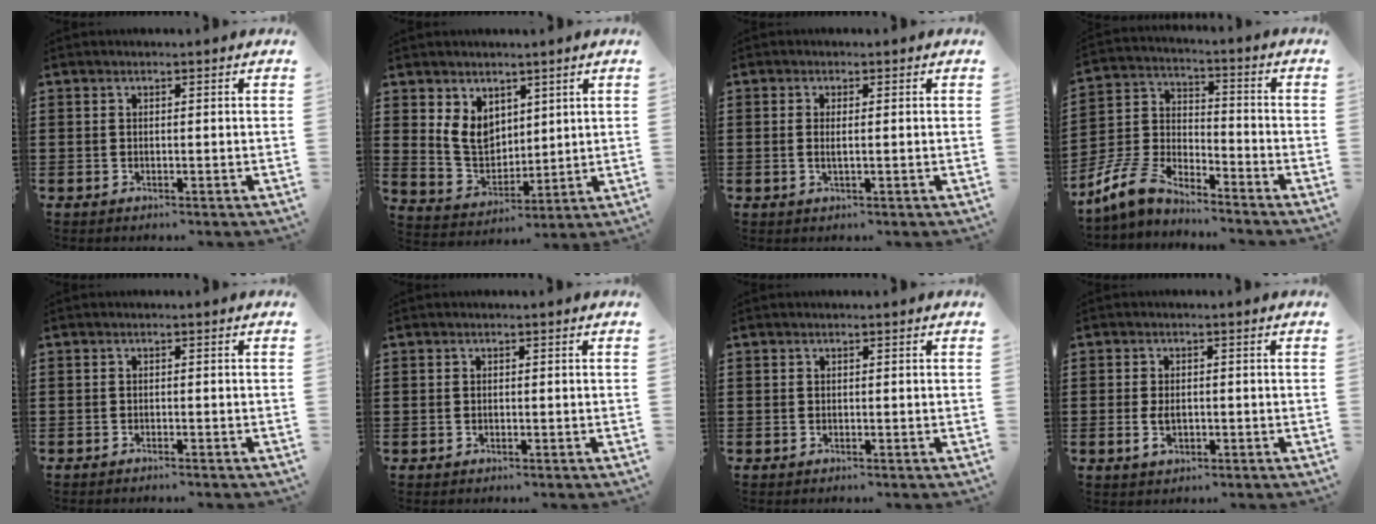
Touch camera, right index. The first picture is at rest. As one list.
[{"total": 6.8, "force": [3.2, 5.1, 3.1], "torque": [-0.087, 0.003, 0.062]}, {"total": 1.4, "force": [-0.1, 0.1, 1.4], "torque": [-0.026, -0.002, -0.002]}, {"total": 7.4, "force": [-6.6, 2.2, 2.5], "torque": [-0.082, -0.001, -0.139]}, {"total": 0.8, "force": [-0.8, 0.0, 0.0], "torque": [-0.003, -0.001, -0.016]}, {"total": 0.0}, {"total": 0.0}, {"total": 2.7, "force": [-0.5, 1.5, 2.3], "torque": [-0.052, -0.005, -0.010]}]